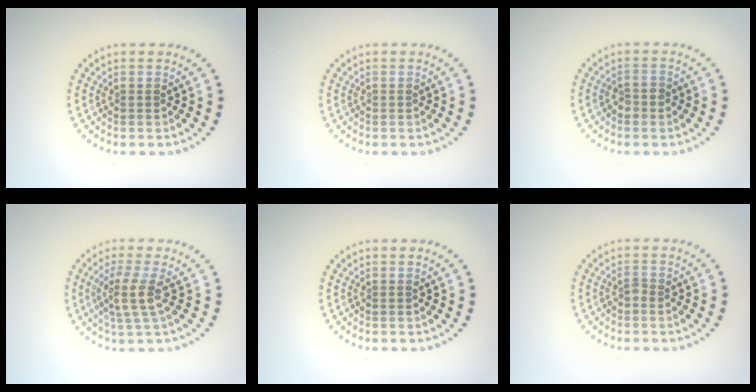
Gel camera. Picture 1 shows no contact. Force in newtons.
{"total": 0.0}
{"total": 1.3, "press": 1.3, "slide": 0.4}
{"total": 2.9, "press": 2.3, "slide": 1.8}
{"total": 0.0}
{"total": 0.7, "press": 0.6, "slide": 0.4}